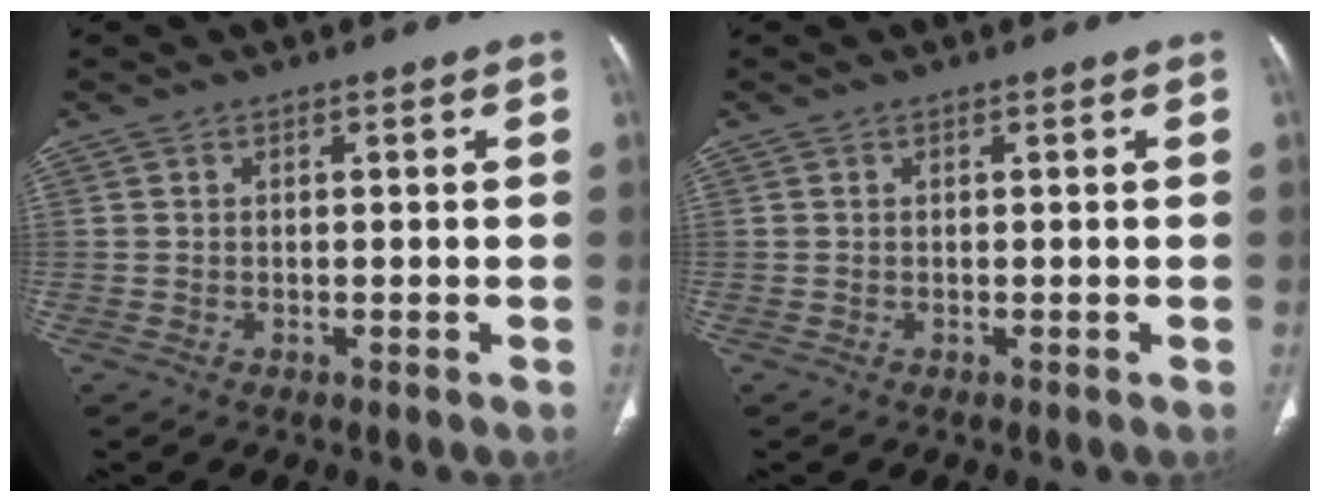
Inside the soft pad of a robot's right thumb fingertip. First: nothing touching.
{"total": 0.0}